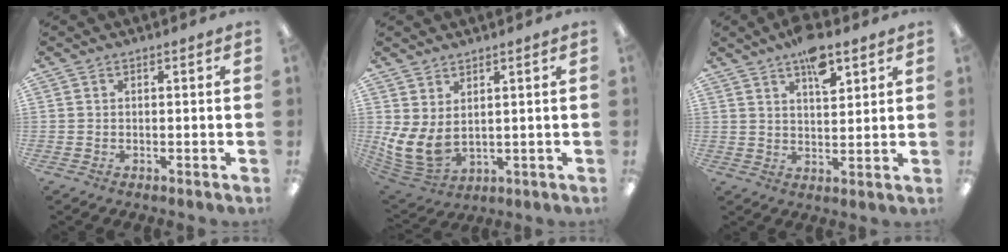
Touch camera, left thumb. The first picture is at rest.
{"total": 8.0, "force": [1.9, 4.9, 6.0], "torque": [-0.136, -0.031, 0.040]}
{"total": 8.3, "force": [5.6, 3.4, 5.2], "torque": [-0.075, -0.028, 0.093]}